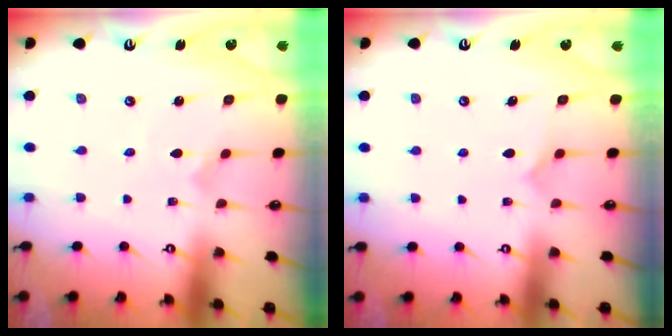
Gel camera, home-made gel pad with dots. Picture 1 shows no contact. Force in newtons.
{"total": 3.9, "press": 3.9, "slide": 0.4}